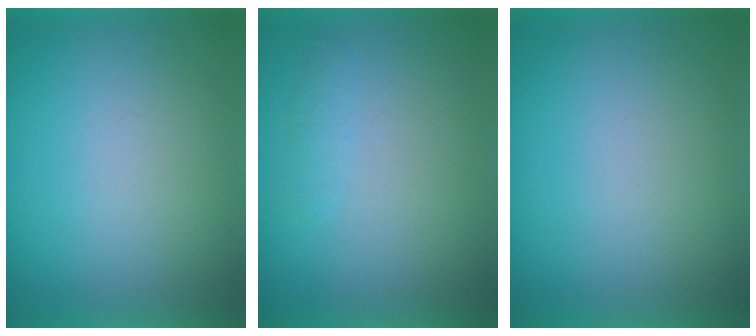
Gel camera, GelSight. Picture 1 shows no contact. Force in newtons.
{"total": 1.3}
{"total": 0.0}